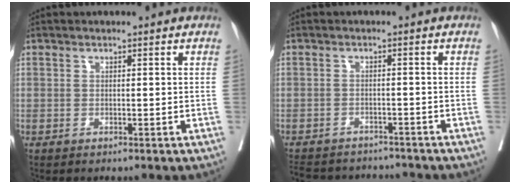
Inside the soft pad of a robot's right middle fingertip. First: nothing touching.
{"total": 12.4, "force": [-11.5, 3.3, 3.3], "torque": [-0.071, 0.008, -0.153]}